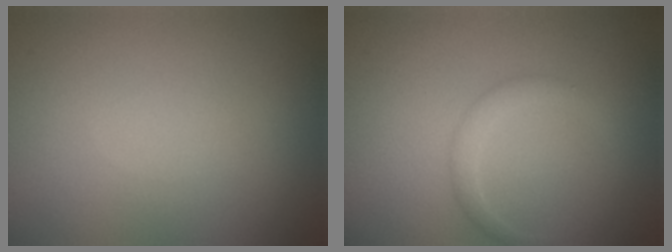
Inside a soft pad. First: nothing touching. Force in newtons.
{"total": 1.7, "press": 1.7, "slide": 0.1}